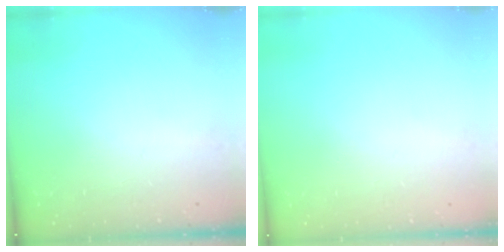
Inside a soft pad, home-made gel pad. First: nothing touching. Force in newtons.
{"total": 0.0}